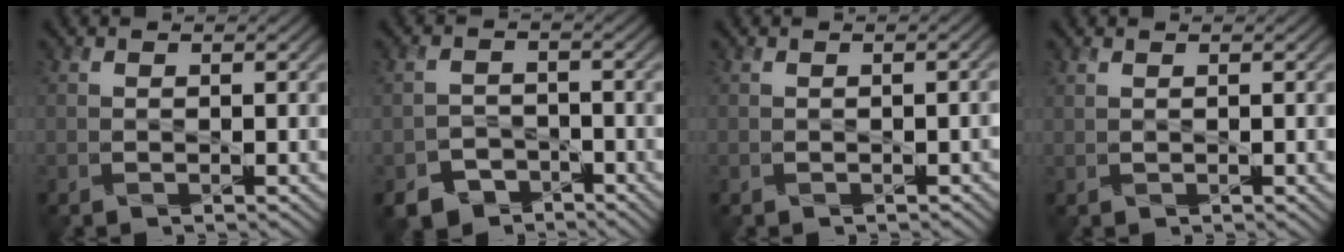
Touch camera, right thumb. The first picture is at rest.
{"total": 4.9, "force": [-3.8, 2.9, 1.0], "torque": [-0.019, -0.010, -0.066]}
{"total": 1.0, "force": [-0.3, 0.3, 0.9], "torque": [-0.014, 0.002, -0.002]}
{"total": 0.7, "force": [0.5, 0.1, 0.5], "torque": [-0.014, -0.004, 0.012]}